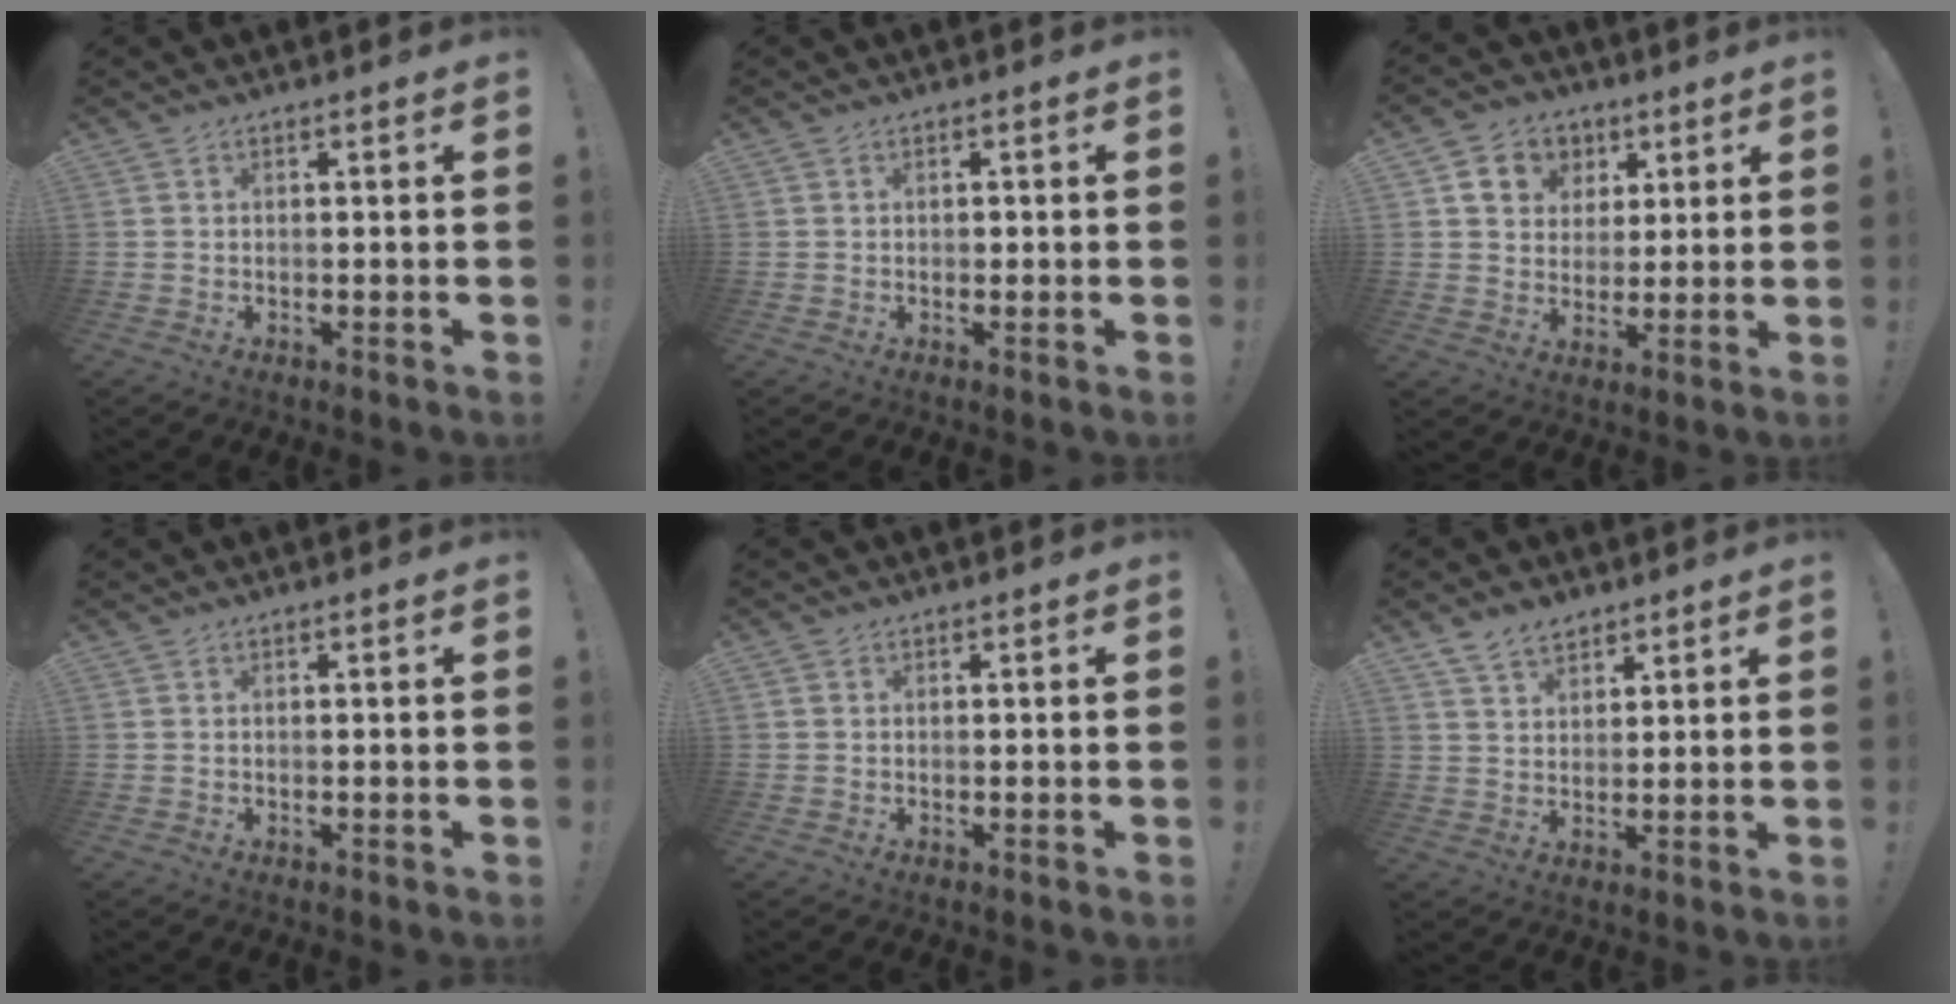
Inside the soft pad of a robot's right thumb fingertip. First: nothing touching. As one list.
[{"total": 0.6, "force": [-0.2, 0.5, 0.2], "torque": [-0.003, 0.002, -0.004]}, {"total": 10.1, "force": [4.1, 8.6, 3.4], "torque": [-0.043, -0.017, 0.082]}, {"total": 0.0}, {"total": 0.6, "force": [0.1, 0.6, 0.0], "torque": [0.001, 0.003, 0.003]}, {"total": 6.3, "force": [4.6, 3.6, 2.3], "torque": [-0.043, -0.018, 0.089]}]